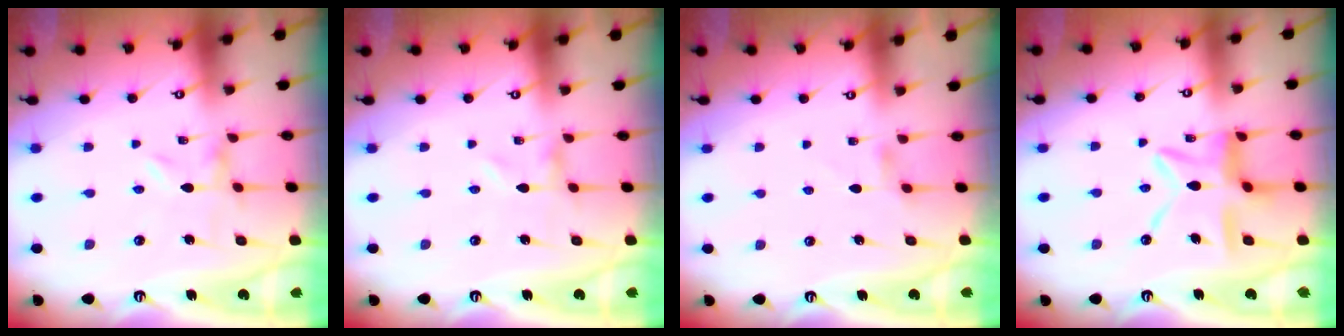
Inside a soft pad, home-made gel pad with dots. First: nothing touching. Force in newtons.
{"total": 0.0}
{"total": 1.6, "press": 1.6, "slide": 0.4}
{"total": 13.1, "press": 13.1, "slide": 1.1}